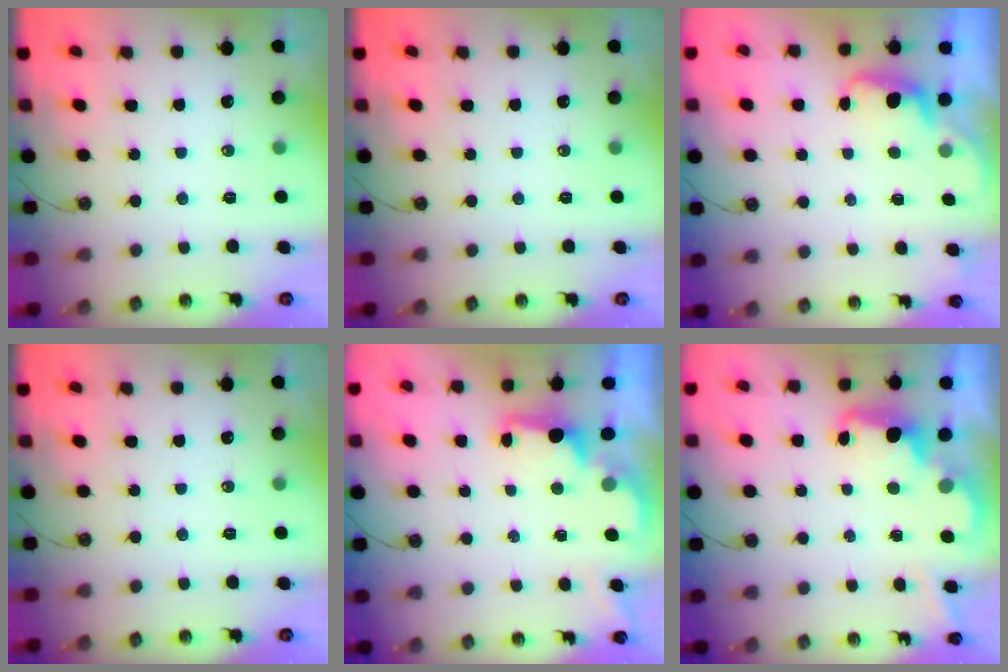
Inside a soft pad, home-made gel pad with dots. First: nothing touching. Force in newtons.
{"total": 0.0}
{"total": 1.9, "press": 1.7, "slide": 0.9}
{"total": 0.0}
{"total": 2.1, "press": 1.9, "slide": 0.8}
{"total": 2.4, "press": 2.4, "slide": 0.6}